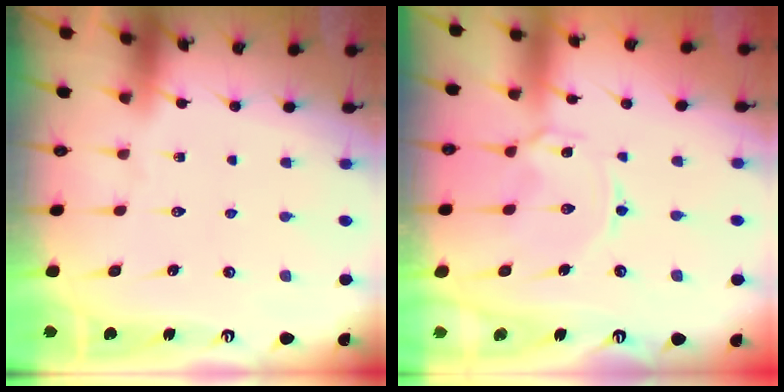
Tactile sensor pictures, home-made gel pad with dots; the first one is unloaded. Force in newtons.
{"total": 3.0, "press": 2.9, "slide": 0.4}